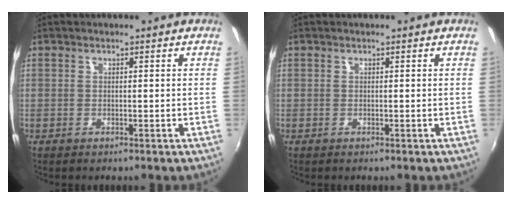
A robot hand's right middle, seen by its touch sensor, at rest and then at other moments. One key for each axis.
{"total": 0.0}